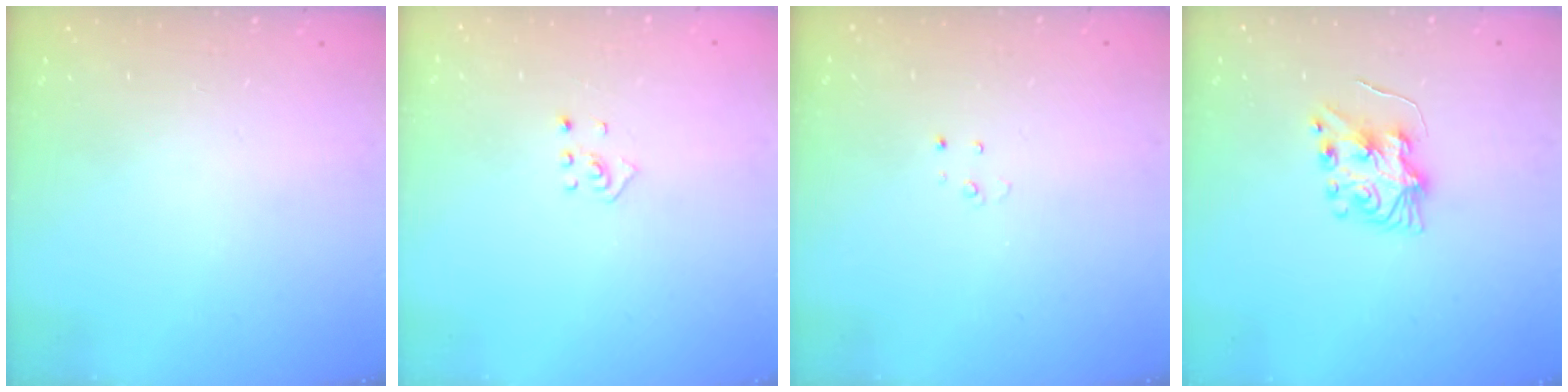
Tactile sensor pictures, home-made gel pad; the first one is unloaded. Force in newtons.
{"total": 2.0, "press": 1.9, "slide": 0.8}
{"total": 2.3, "press": 2.3, "slide": 0.2}
{"total": 7.8, "press": 7.8, "slide": 0.7}